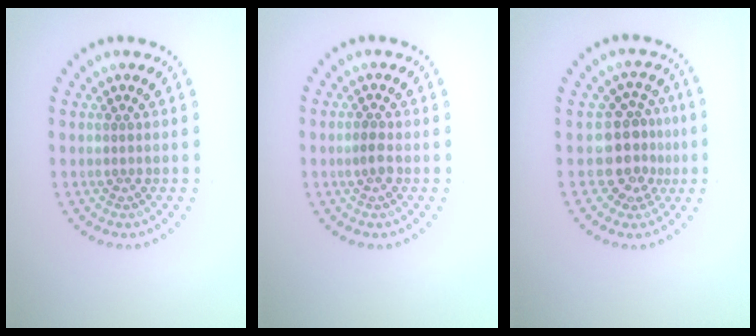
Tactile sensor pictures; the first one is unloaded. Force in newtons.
{"total": 1.1, "press": 1.1, "slide": 0.2}
{"total": 3.9, "press": 3.2, "slide": 2.2}